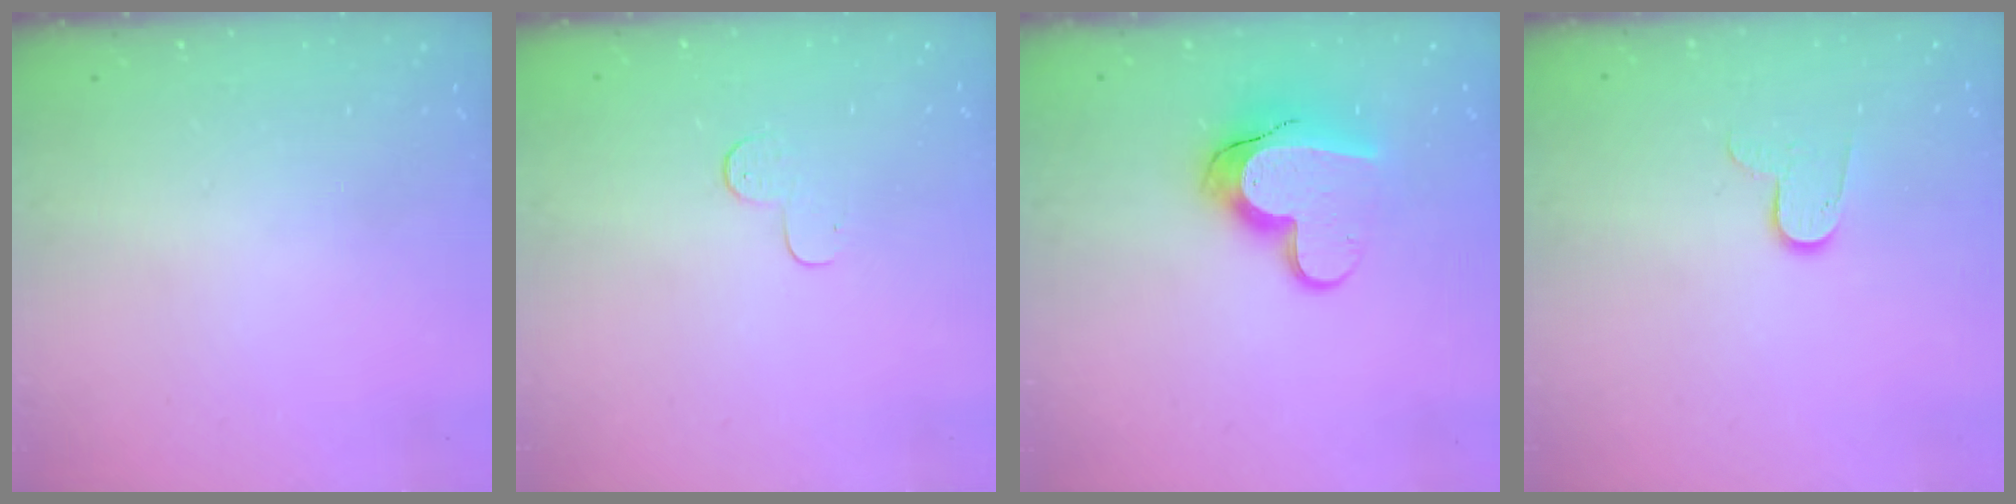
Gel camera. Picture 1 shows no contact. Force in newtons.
{"total": 5.0, "press": 4.9, "slide": 0.5}
{"total": 12.4, "press": 12.3, "slide": 1.1}
{"total": 7.2, "press": 7.2, "slide": 0.3}